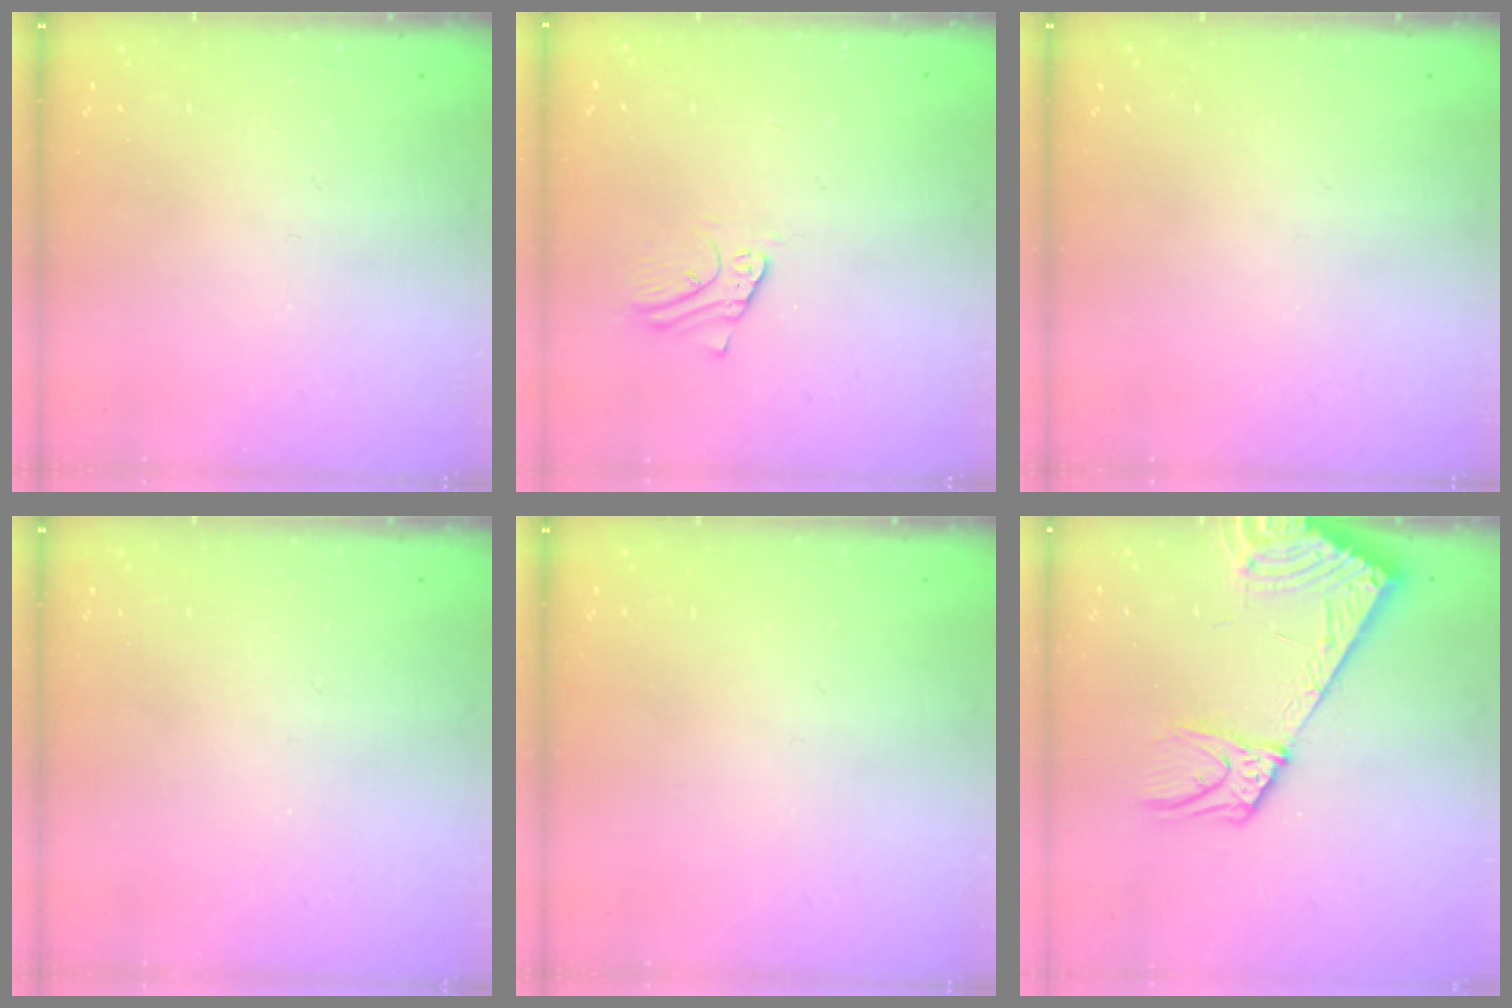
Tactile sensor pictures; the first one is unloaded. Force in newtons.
{"total": 4.7, "press": 4.7, "slide": 0.3}
{"total": 0.0}
{"total": 0.0}
{"total": 0.0}
{"total": 12.8, "press": 12.5, "slide": 3.0}